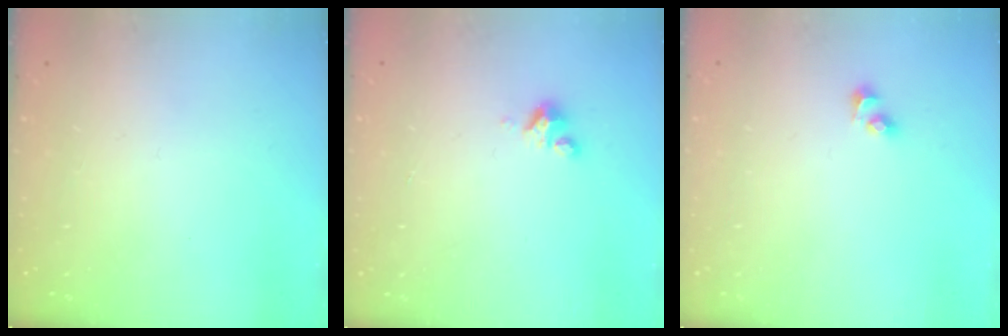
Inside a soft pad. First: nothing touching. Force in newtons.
{"total": 3.6, "press": 3.6, "slide": 0.4}
{"total": 2.7, "press": 2.4, "slide": 1.1}